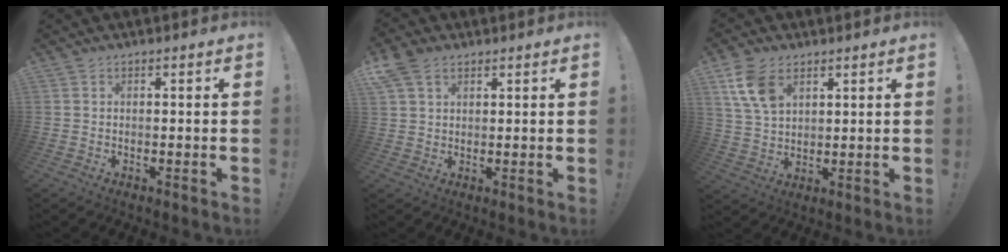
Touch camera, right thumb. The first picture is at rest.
{"total": 6.5, "force": [3.4, 4.5, 3.3], "torque": [-0.059, -0.003, 0.068]}
{"total": 10.4, "force": [5.2, 6.4, 6.3], "torque": [-0.118, -0.013, 0.103]}